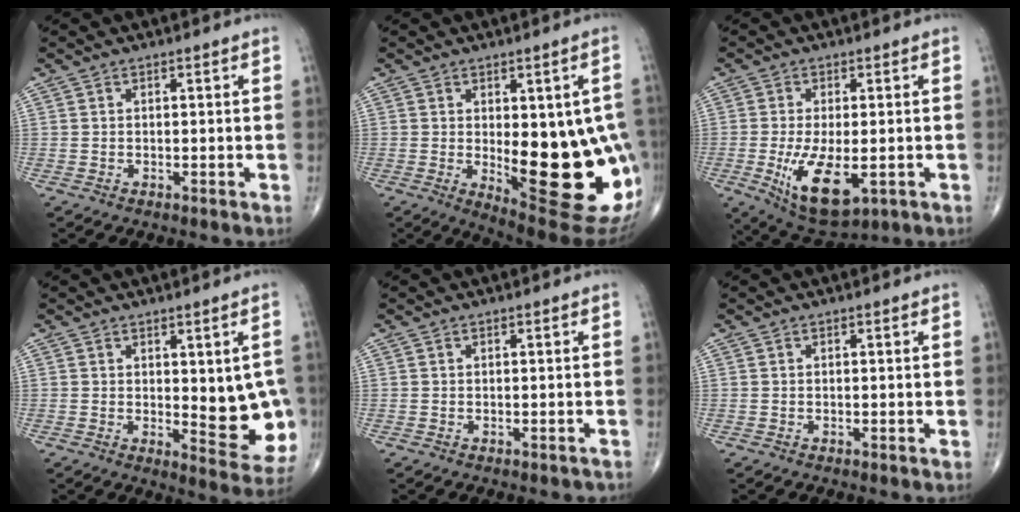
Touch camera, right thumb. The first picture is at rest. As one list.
[{"total": 21.9, "force": [-2.7, 8.4, 20.1], "torque": [-0.205, -0.021, -0.003]}, {"total": 11.7, "force": [-3.0, 5.3, 10.0], "torque": [-0.170, -0.019, -0.036]}, {"total": 10.8, "force": [-0.4, 4.7, 9.7], "torque": [-0.078, -0.020, 0.004]}, {"total": 0.6, "force": [-0.5, 0.3, 0.1], "torque": [0.004, 0.008, -0.008]}, {"total": 0.0}]